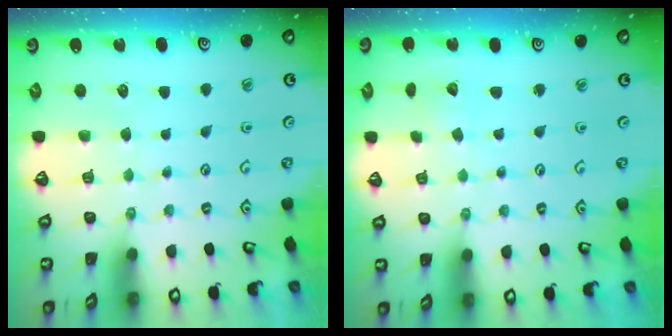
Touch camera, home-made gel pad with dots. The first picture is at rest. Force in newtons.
{"total": 2.7, "press": 2.7, "slide": 0.3}